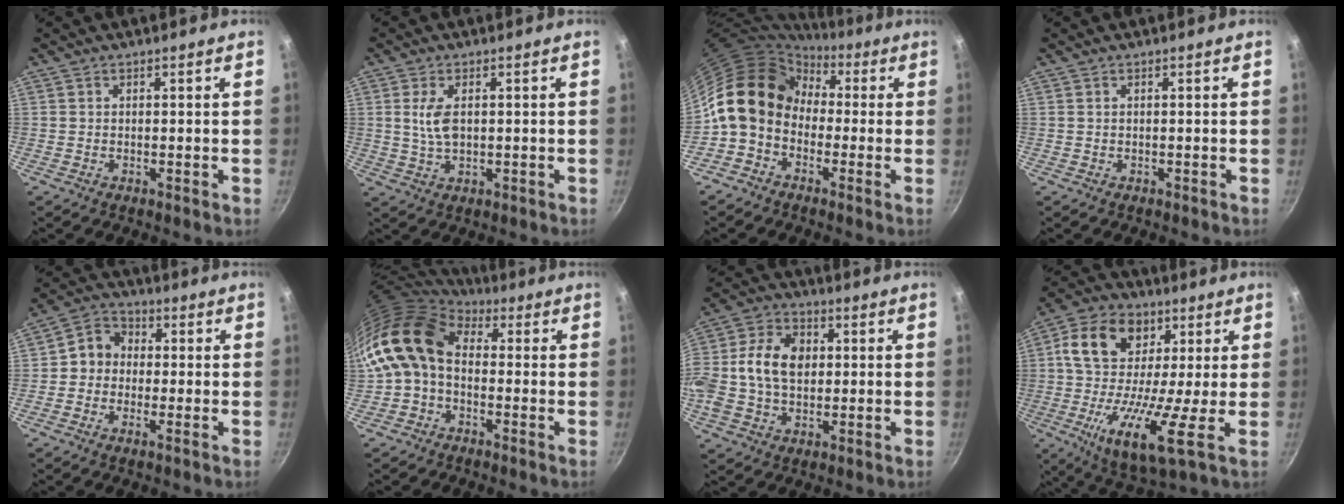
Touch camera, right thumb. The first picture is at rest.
{"total": 5.0, "force": [0.8, 2.7, 4.2], "torque": [-0.078, -0.002, 0.018]}
{"total": 13.6, "force": [0.0, 10.8, 8.2], "torque": [-0.111, 0.039, -0.026]}
{"total": 0.0}
{"total": 3.2, "force": [-0.4, 2.6, 1.8], "torque": [-0.025, 0.016, -0.024]}
{"total": 11.9, "force": [-0.1, 8.7, 8.1], "torque": [-0.133, 0.029, -0.024]}
{"total": 14.3, "force": [0.9, 10.4, 9.9], "torque": [-0.172, 0.019, -0.001]}
{"total": 18.6, "force": [1.7, 10.2, 15.4], "torque": [-0.260, -0.002, 0.001]}